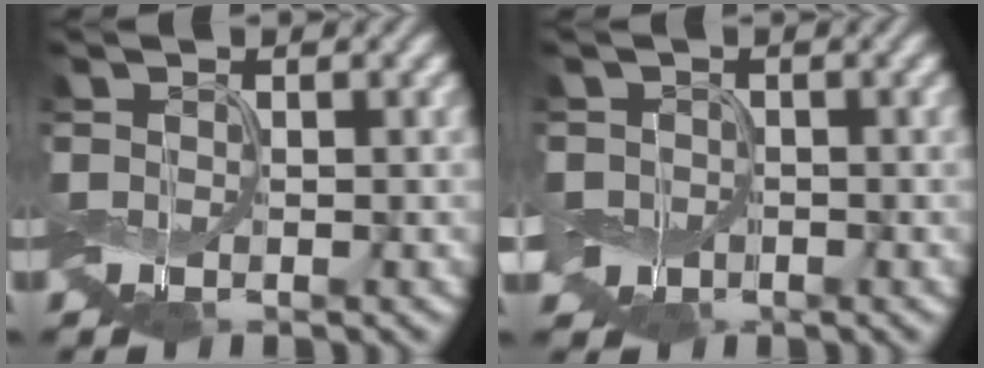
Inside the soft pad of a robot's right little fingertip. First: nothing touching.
{"total": 2.2, "force": [-0.9, 1.9, 0.7], "torque": [-0.018, -0.002, -0.018]}